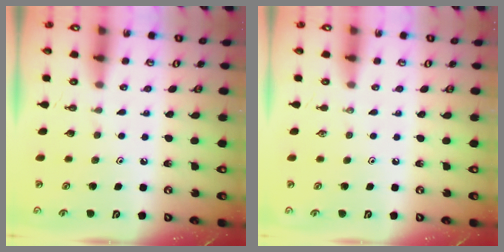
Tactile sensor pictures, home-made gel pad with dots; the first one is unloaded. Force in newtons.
{"total": 0.0}